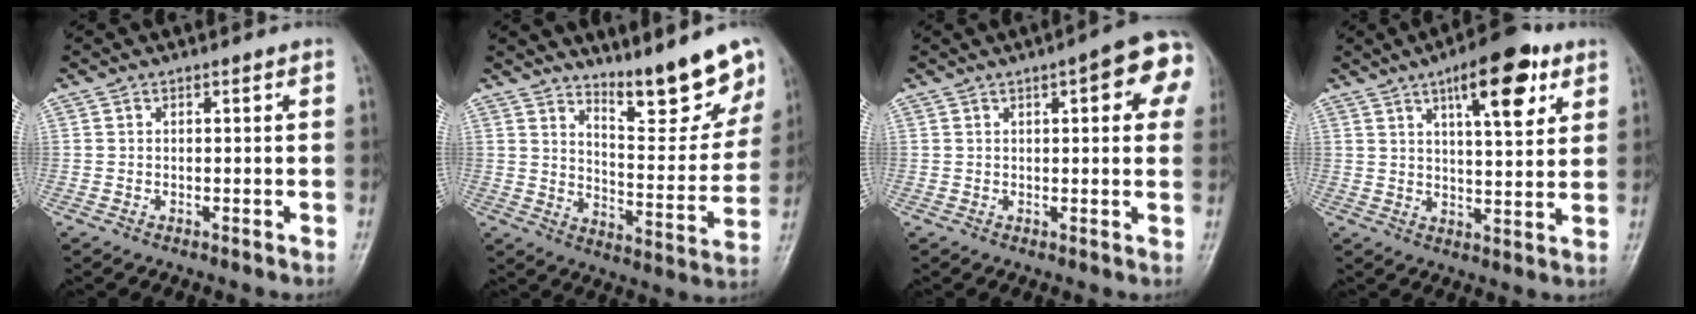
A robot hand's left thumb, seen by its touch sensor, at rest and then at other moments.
{"total": 14.2, "force": [11.0, 3.0, 8.4], "torque": [-0.082, -0.081, 0.175]}
{"total": 10.7, "force": [3.7, 3.2, 9.5], "torque": [-0.088, 0.009, 0.035]}
{"total": 13.3, "force": [6.7, 4.6, 10.6], "torque": [-0.130, -0.023, 0.095]}